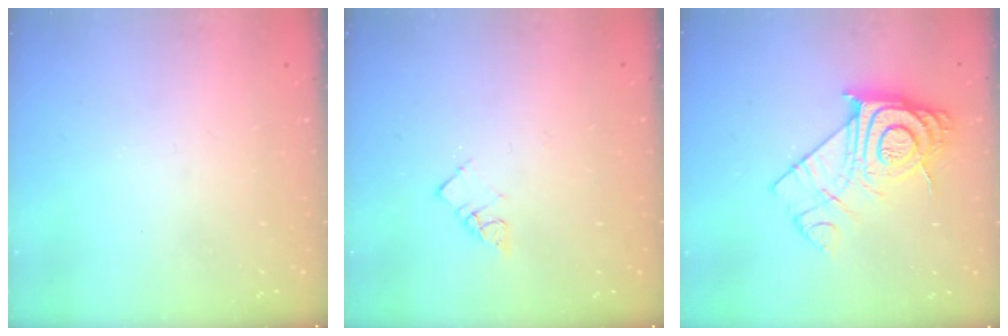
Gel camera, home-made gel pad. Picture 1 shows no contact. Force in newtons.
{"total": 4.5, "press": 4.5, "slide": 0.4}
{"total": 14.6, "press": 14.5, "slide": 0.9}